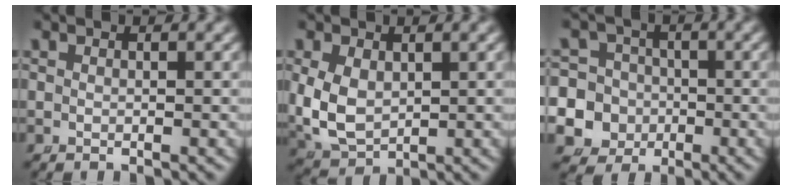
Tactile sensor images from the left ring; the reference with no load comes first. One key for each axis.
{"total": 7.3, "fx": -0.7, "fy": 6.3, "fz": 3.7, "tx": -0.114, "ty": -0.037, "tz": 0.010}
{"total": 15.0, "fx": -4.3, "fy": 14.1, "fz": 2.9, "tx": -0.109, "ty": -0.075, "tz": -0.071}